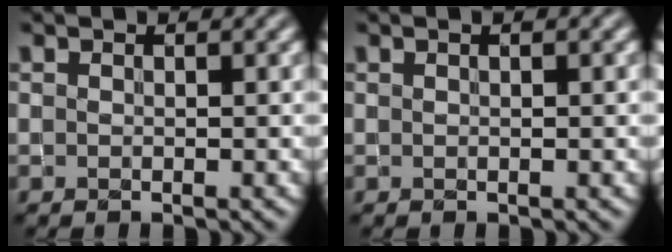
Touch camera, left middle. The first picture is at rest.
{"total": 0.9, "force": [0.3, 0.1, 0.9], "torque": [-0.014, 0.002, 0.003]}